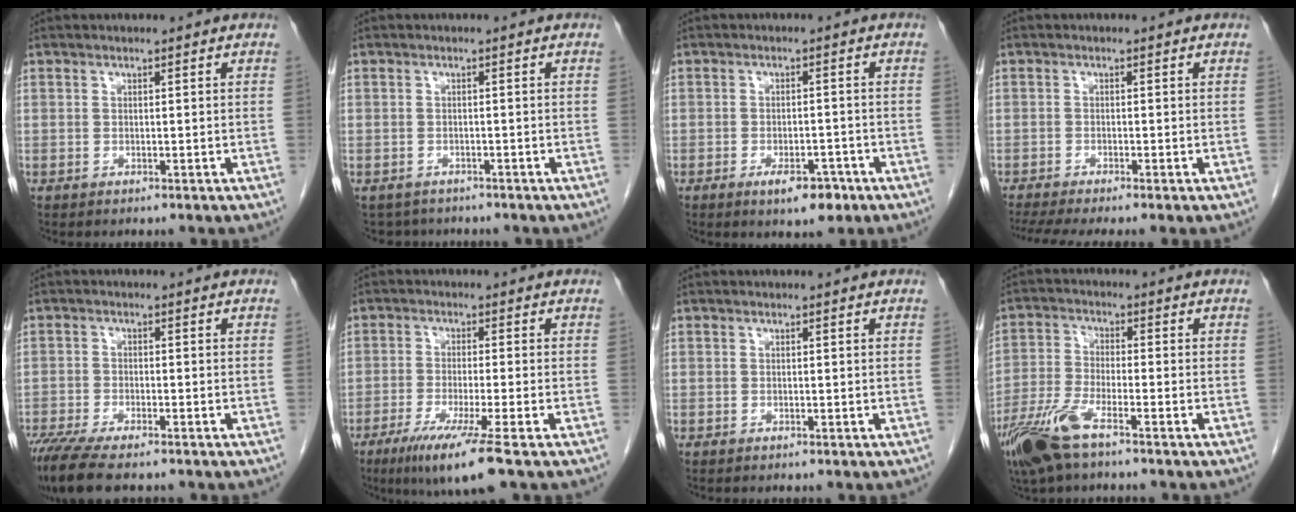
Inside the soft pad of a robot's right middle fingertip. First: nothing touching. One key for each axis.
{"total": 4.0, "fx": -3.5, "fy": 1.9, "fz": 0.2, "tx": 0.000, "ty": 0.002, "tz": -0.048}
{"total": 4.8, "fx": -2.9, "fy": 1.9, "fz": 3.4, "tx": -0.049, "ty": 0.000, "tz": -0.036}
{"total": 6.4, "fx": -5.1, "fy": -0.1, "fz": 3.7, "tx": -0.060, "ty": -0.012, "tz": -0.086}
{"total": 9.4, "fx": -7.6, "fy": 1.8, "fz": 5.3, "tx": -0.089, "ty": -0.018, "tz": -0.125}
{"total": 8.5, "fx": -5.2, "fy": -0.8, "fz": 6.7, "tx": -0.120, "ty": -0.027, "tz": -0.092}
{"total": 0.0}
{"total": 8.7, "fx": -5.8, "fy": 1.7, "fz": 6.3, "tx": -0.141, "ty": -0.018, "tz": -0.115}